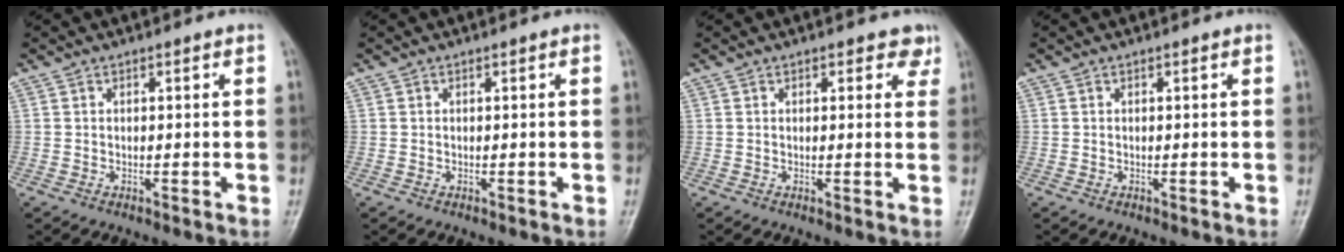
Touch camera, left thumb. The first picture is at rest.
{"total": 0.0}
{"total": 3.2, "force": [2.0, 2.0, 1.6], "torque": [0.012, -0.005, 0.018]}
{"total": 0.0}